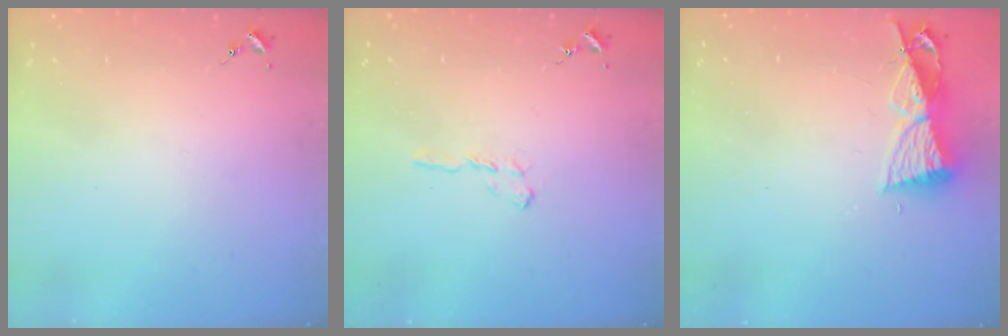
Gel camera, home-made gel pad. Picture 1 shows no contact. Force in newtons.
{"total": 5.5, "press": 5.5, "slide": 0.6}
{"total": 8.7, "press": 8.6, "slide": 1.0}